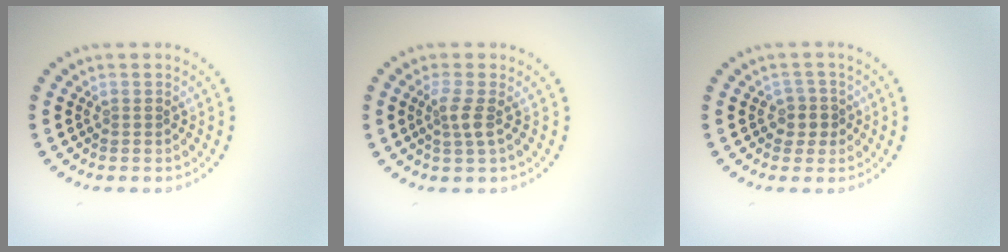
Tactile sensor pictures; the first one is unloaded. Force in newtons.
{"total": 1.7, "press": 1.4, "slide": 1.0}
{"total": 1.7, "press": 1.5, "slide": 0.9}